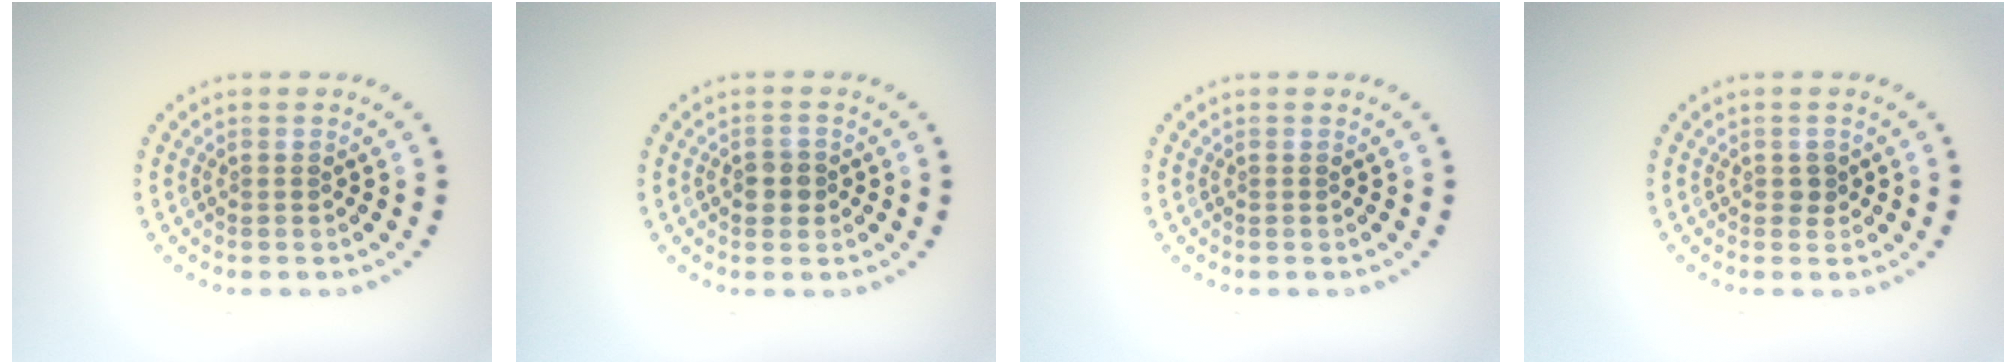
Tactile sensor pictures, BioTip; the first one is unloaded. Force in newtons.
{"total": 1.7, "press": 1.6, "slide": 0.6}
{"total": 0.0}
{"total": 1.0, "press": 0.9, "slide": 0.3}